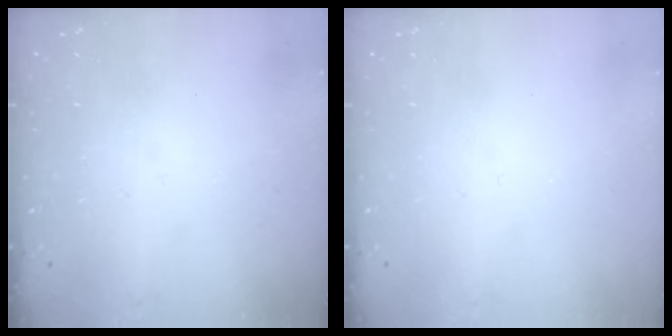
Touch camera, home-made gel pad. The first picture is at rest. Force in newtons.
{"total": 0.0}